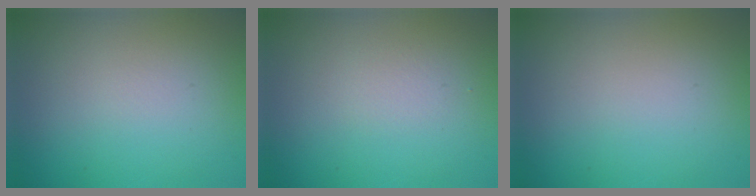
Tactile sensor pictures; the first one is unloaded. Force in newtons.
{"total": 0.7, "press": 0.7, "slide": 0.0}
{"total": 0.0}